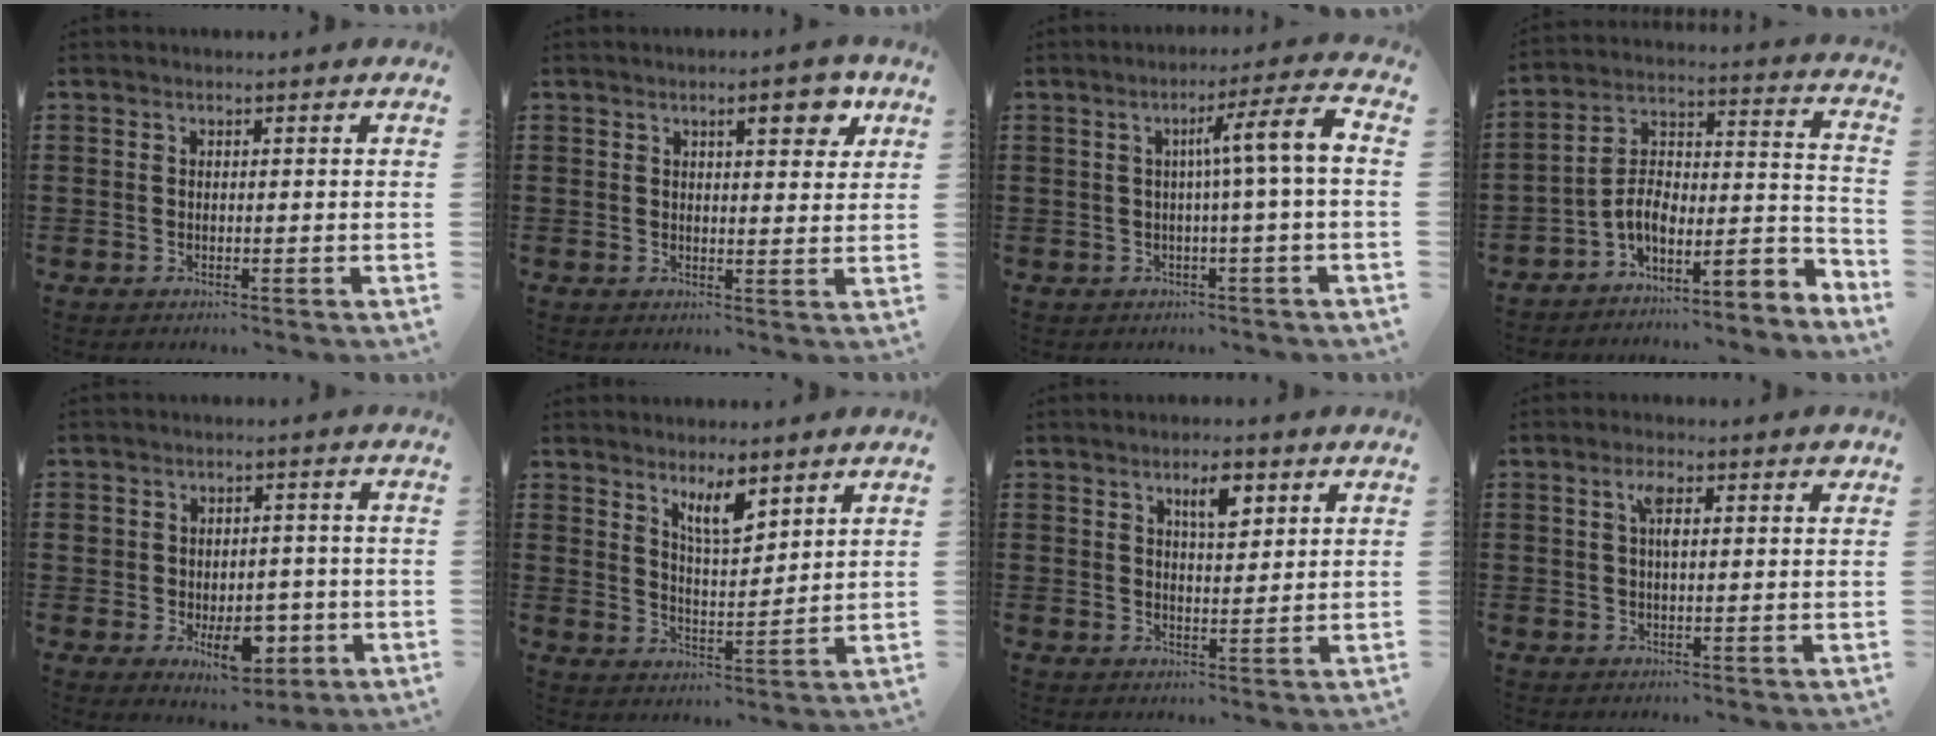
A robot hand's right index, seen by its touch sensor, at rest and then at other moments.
{"total": 5.2, "force": [2.8, 1.6, 4.0], "torque": [-0.054, -0.004, 0.040]}
{"total": 6.9, "force": [0.3, -0.4, 6.9], "torque": [-0.121, -0.005, -0.005]}
{"total": 5.6, "force": [-3.3, 2.6, 3.6], "torque": [-0.067, -0.016, -0.067]}
{"total": 7.3, "force": [-1.9, 5.1, 4.9], "torque": [-0.068, 0.006, -0.035]}
{"total": 6.1, "force": [4.6, 1.6, 3.7], "torque": [-0.068, -0.015, 0.078]}
{"total": 4.3, "force": [2.3, 1.4, 3.3], "torque": [-0.055, 0.001, 0.036]}
{"total": 3.6, "force": [1.2, 1.2, 3.2], "torque": [-0.052, 0.004, 0.013]}